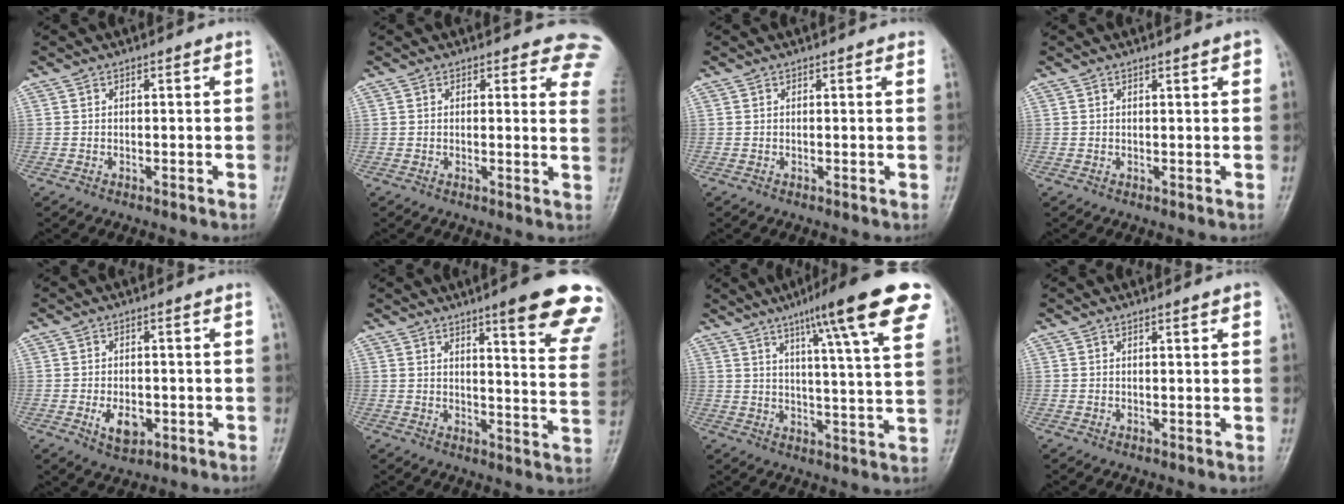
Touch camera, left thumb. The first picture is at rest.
{"total": 7.9, "force": [6.8, 3.1, 2.8], "torque": [0.019, -0.026, 0.043]}
{"total": 2.4, "force": [1.9, 0.6, 1.3], "torque": [-0.007, 0.002, 0.011]}
{"total": 1.6, "force": [1.1, 0.2, 1.2], "torque": [-0.016, -0.004, 0.013]}
{"total": 4.7, "force": [-1.3, 2.9, 3.5], "torque": [-0.053, -0.003, -0.013]}
{"total": 17.6, "force": [11.7, 2.3, 12.9], "torque": [-0.135, -0.053, 0.135]}
{"total": 20.8, "force": [12.0, 2.6, 16.7], "torque": [-0.219, -0.030, 0.152]}
{"total": 1.6, "force": [1.1, 0.2, 1.2], "torque": [-0.014, -0.003, 0.012]}